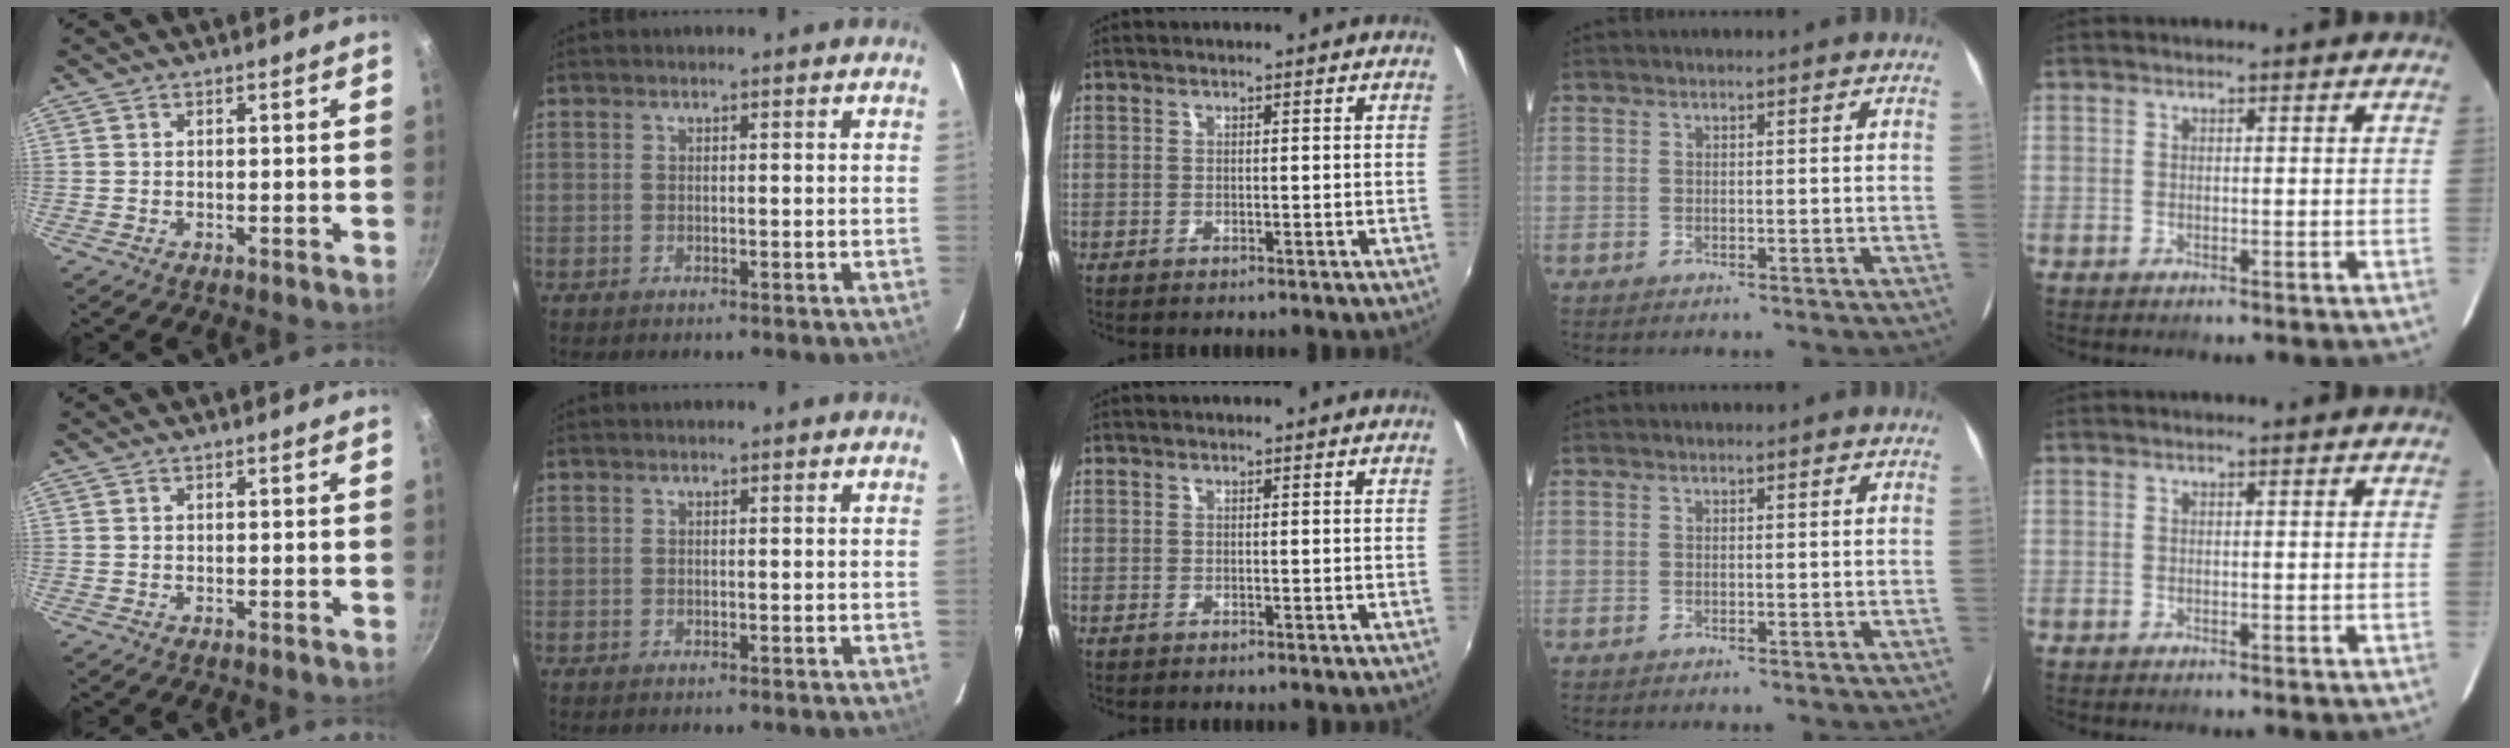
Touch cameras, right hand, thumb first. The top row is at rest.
{}